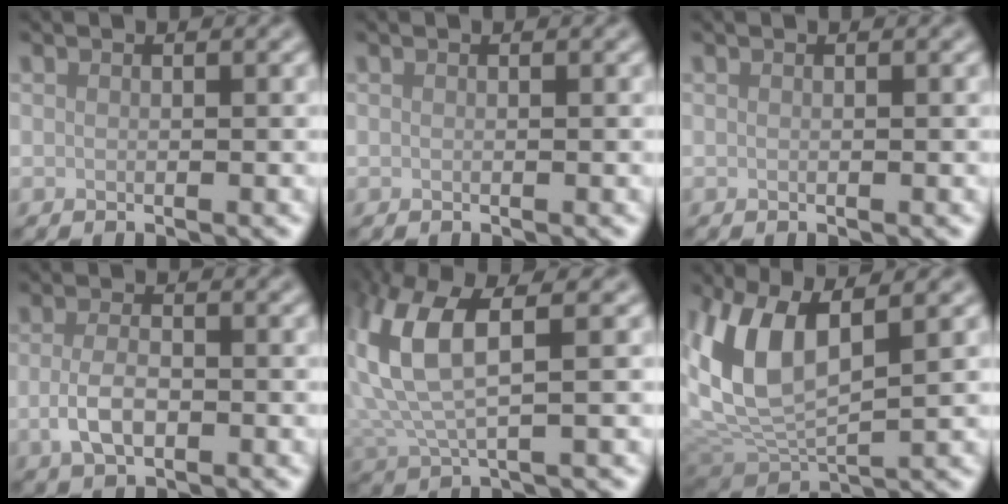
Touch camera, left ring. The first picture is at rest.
{"total": 0.0}
{"total": 0.0}
{"total": 3.3, "force": [-0.8, 1.8, 2.7], "torque": [-0.057, -0.004, -0.016]}
{"total": 7.3, "force": [2.4, 2.8, 6.3], "torque": [-0.154, 0.008, 0.046]}
{"total": 7.5, "force": [1.9, 3.6, 6.3], "torque": [-0.146, -0.003, 0.037]}